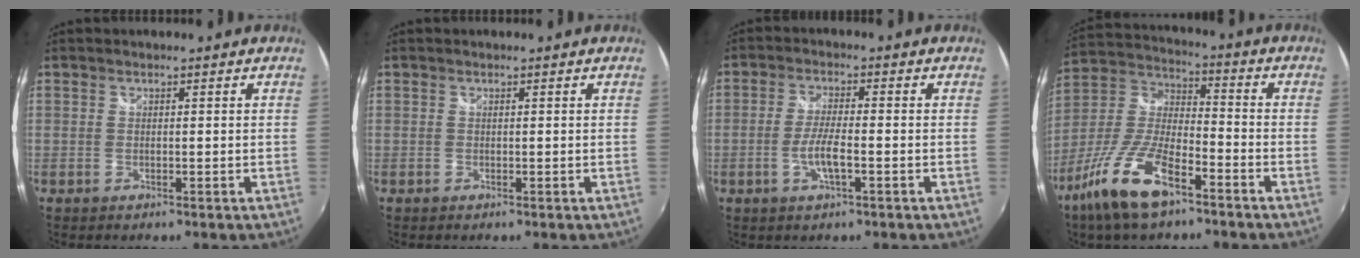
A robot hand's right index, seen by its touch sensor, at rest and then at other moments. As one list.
[{"total": 0.0}, {"total": 5.2, "force": [-1.8, 0.8, 4.8], "torque": [-0.098, -0.003, -0.035]}, {"total": 15.5, "force": [-9.8, 4.9, 11.1], "torque": [-0.249, -0.017, -0.190]}]